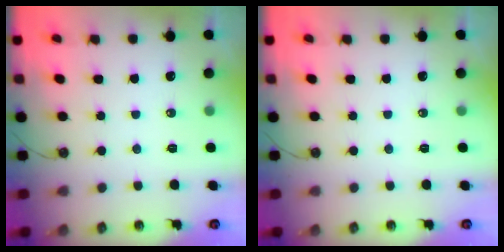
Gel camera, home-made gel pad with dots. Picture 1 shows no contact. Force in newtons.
{"total": 0.0}